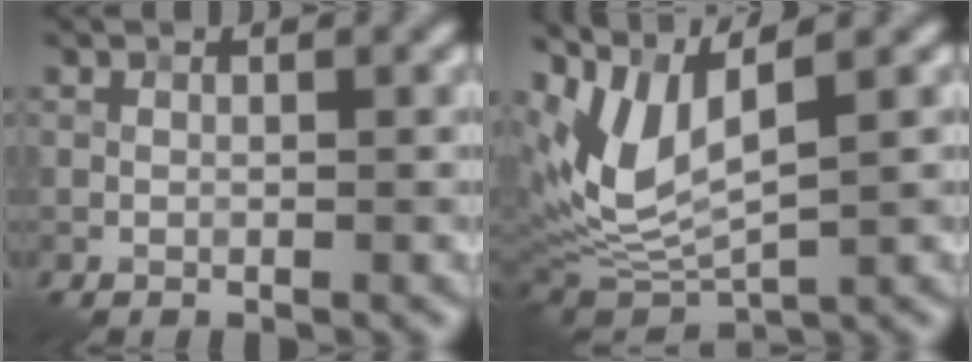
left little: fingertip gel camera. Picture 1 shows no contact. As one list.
[{"total": 7.0, "force": [2.8, 2.9, 5.7], "torque": [-0.131, -0.006, 0.057]}]